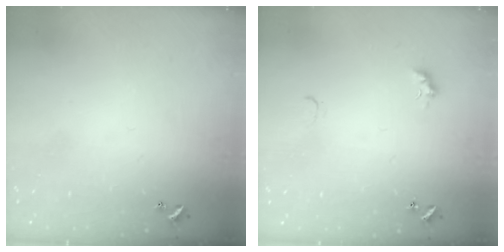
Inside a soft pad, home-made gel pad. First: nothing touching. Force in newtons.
{"total": 2.4, "press": 2.3, "slide": 0.5}